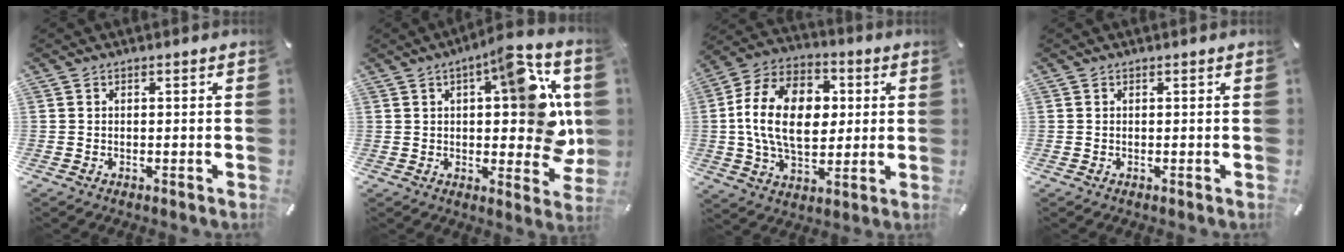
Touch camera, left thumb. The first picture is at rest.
{"total": 18.8, "force": [3.5, 7.9, 16.6], "torque": [-0.193, -0.017, 0.055]}
{"total": 18.3, "force": [0.9, 12.5, 13.4], "torque": [-0.267, 0.012, 0.011]}
{"total": 0.0}